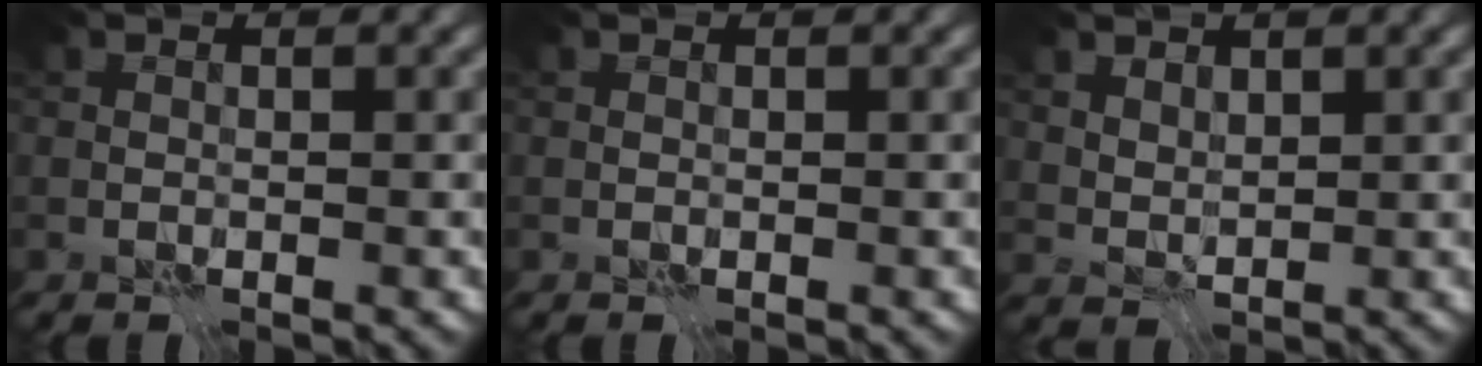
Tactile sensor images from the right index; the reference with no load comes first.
{"total": 0.0}
{"total": 1.8, "force": [1.5, 0.9, 0.7], "torque": [-0.017, -0.005, 0.037]}